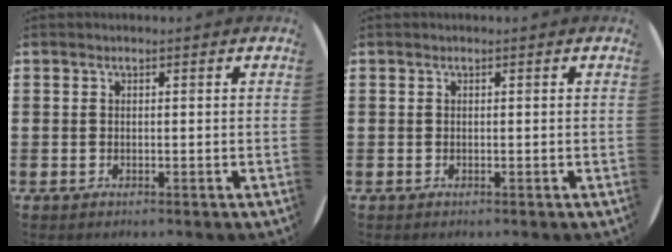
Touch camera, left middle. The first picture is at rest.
{"total": 0.0}